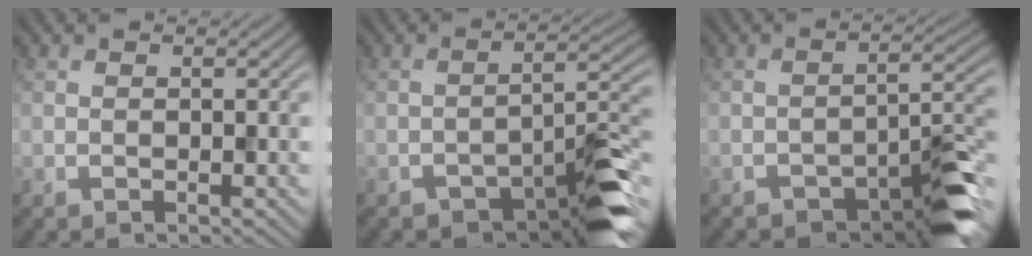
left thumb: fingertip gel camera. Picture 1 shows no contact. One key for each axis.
{"total": 8.4, "fx": -5.5, "fy": 2.6, "fz": 5.8, "tx": -0.073, "ty": 0.007, "tz": -0.090}
{"total": 7.6, "fx": -5.2, "fy": 2.4, "fz": 5.0, "tx": -0.059, "ty": 0.006, "tz": -0.083}